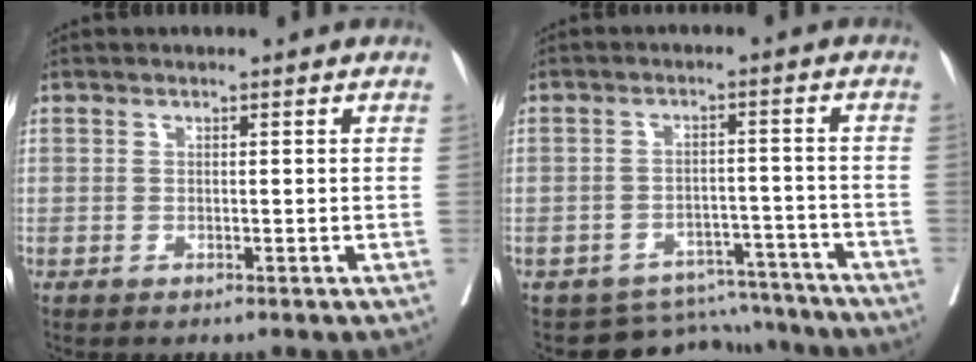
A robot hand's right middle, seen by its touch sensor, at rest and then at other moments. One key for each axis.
{"total": 8.5, "fx": -8.0, "fy": 2.9, "fz": -1.0, "tx": 0.028, "ty": 0.036, "tz": -0.105}